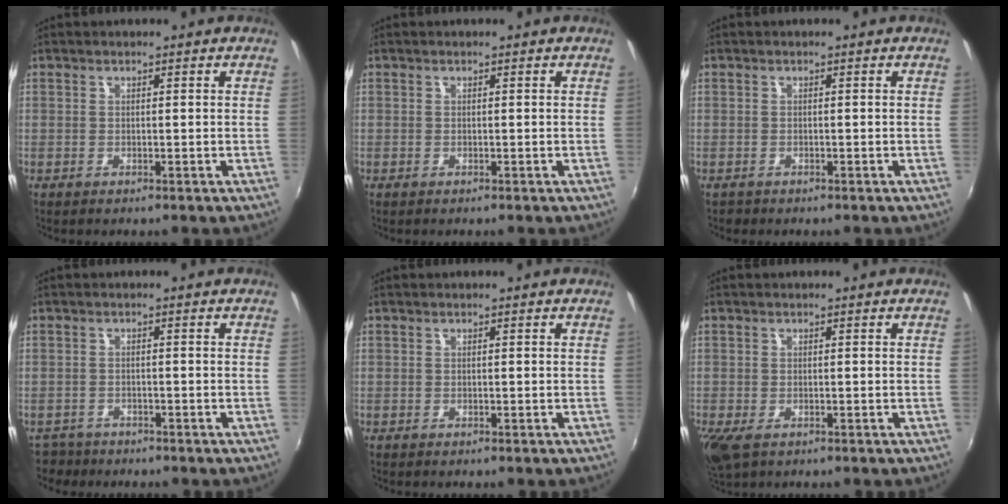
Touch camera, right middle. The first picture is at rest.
{"total": 0.0}
{"total": 0.9, "force": [-0.7, 0.6, 0.0], "torque": [-0.004, -0.002, -0.012]}
{"total": 3.7, "force": [-3.1, 2.0, 0.1], "torque": [-0.016, -0.003, -0.057]}
{"total": 0.0}
{"total": 4.2, "force": [-2.3, 2.1, 2.9], "torque": [-0.062, -0.018, -0.039]}